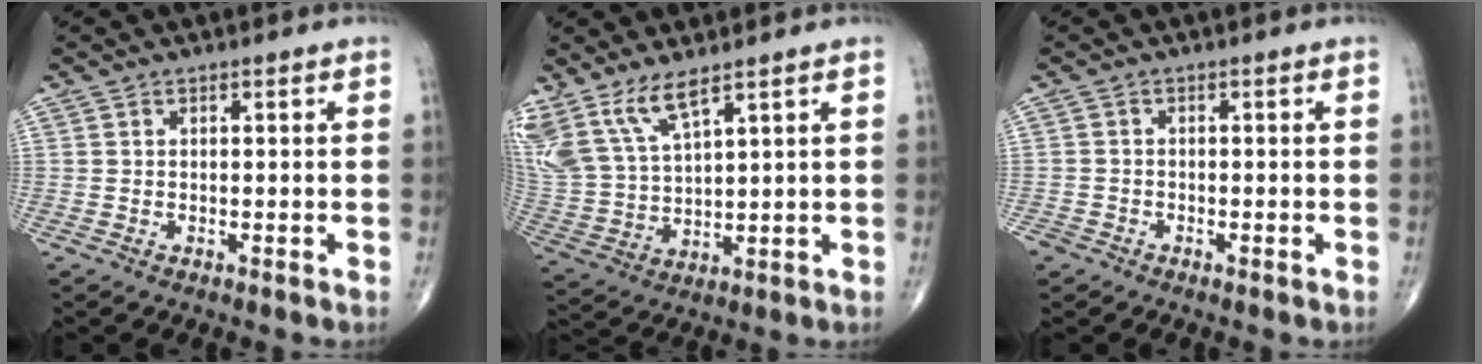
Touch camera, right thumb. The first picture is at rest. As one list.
[{"total": 12.0, "force": [8.2, 4.0, 7.8], "torque": [-0.167, -0.030, 0.182]}, {"total": 2.0, "force": [-1.4, 1.4, 0.4], "torque": [-0.005, 0.005, -0.028]}]